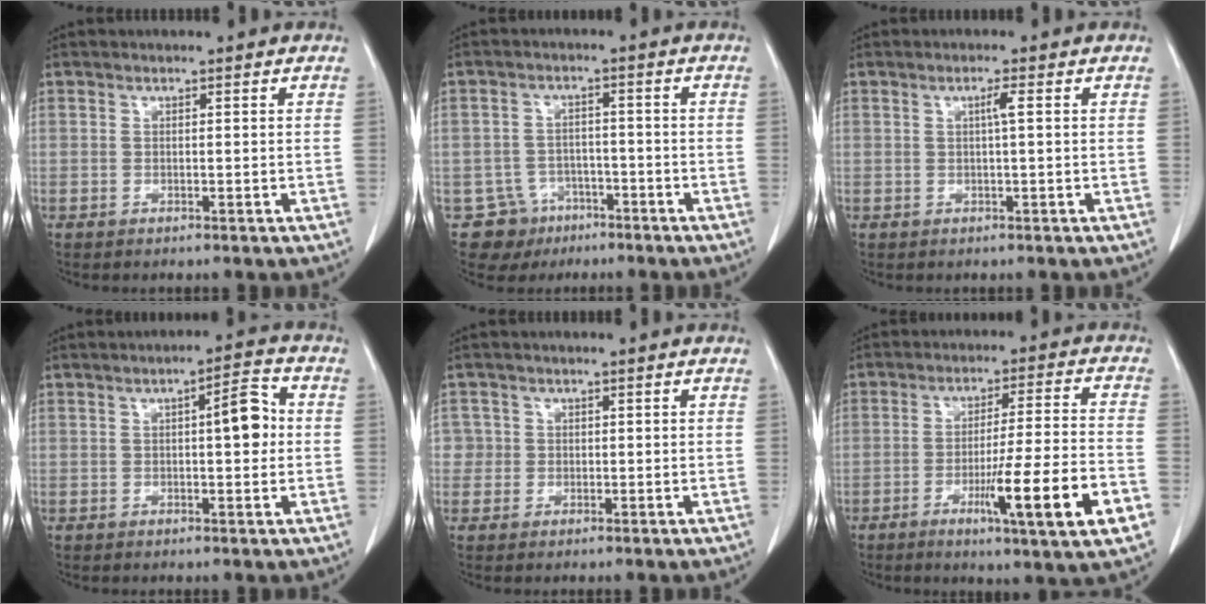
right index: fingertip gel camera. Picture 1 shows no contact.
{"total": 6.3, "force": [-3.6, 5.2, -0.1], "torque": [0.009, 0.011, -0.051]}
{"total": 1.6, "force": [0.3, -0.2, 1.5], "torque": [-0.027, 0.002, 0.004]}
{"total": 5.6, "force": [0.5, 1.4, 5.4], "torque": [-0.075, 0.013, 0.003]}
{"total": 2.2, "force": [0.1, 2.2, -0.2], "torque": [0.023, 0.008, -0.003]}
{"total": 14.4, "force": [-5.6, -0.4, 13.2], "torque": [-0.207, -0.019, -0.087]}